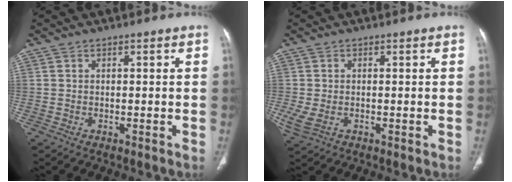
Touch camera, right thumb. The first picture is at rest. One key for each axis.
{"total": 3.5, "fx": -0.7, "fy": 2.1, "fz": 2.8, "tx": -0.080, "ty": -0.001, "tz": -0.006}